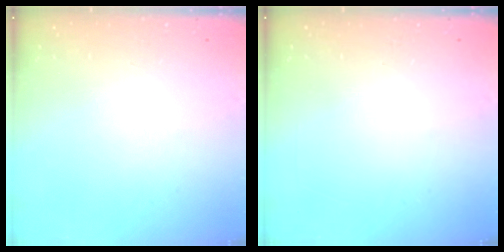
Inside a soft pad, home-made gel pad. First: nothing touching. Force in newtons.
{"total": 0.0}